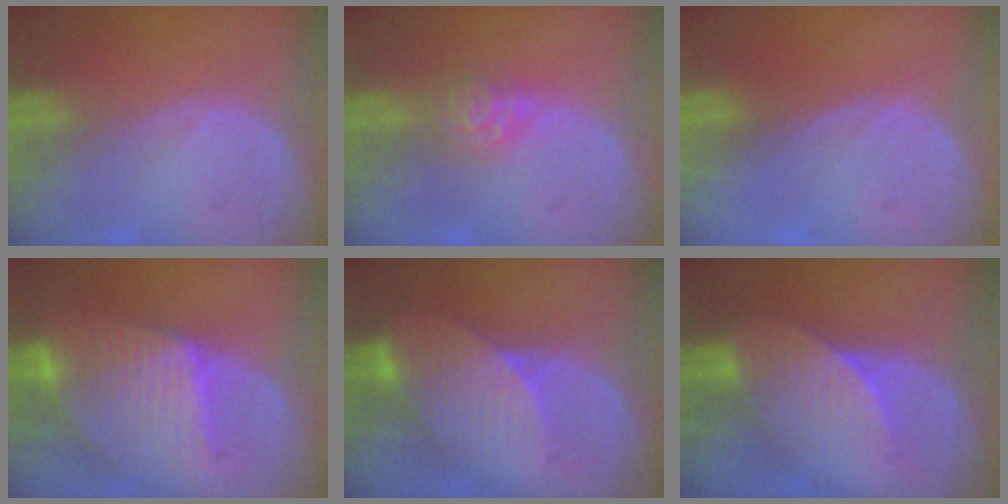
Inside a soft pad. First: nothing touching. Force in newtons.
{"total": 4.5, "press": 3.9, "slide": 2.3}
{"total": 0.0}
{"total": 10.1, "press": 10.1, "slide": 0.8}
{"total": 8.4, "press": 7.5, "slide": 3.8}
{"total": 7.3, "press": 6.8, "slide": 2.8}